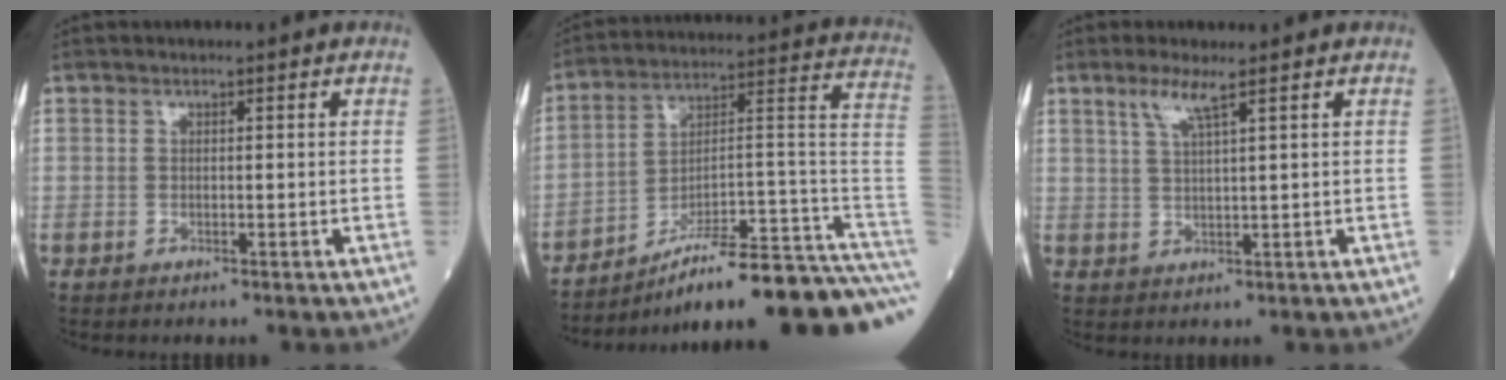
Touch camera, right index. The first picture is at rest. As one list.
[{"total": 25.3, "force": [-19.2, 1.8, 16.3], "torque": [-0.137, 0.035, -0.283]}, {"total": 3.6, "force": [2.2, -0.2, 2.8], "torque": [-0.064, 0.000, 0.047]}]